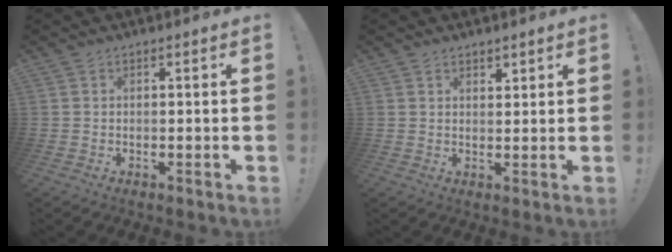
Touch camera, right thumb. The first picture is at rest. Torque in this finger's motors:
{"motor_torque": [0.06, 0.06, -0.03, 0.09, 0.08]}